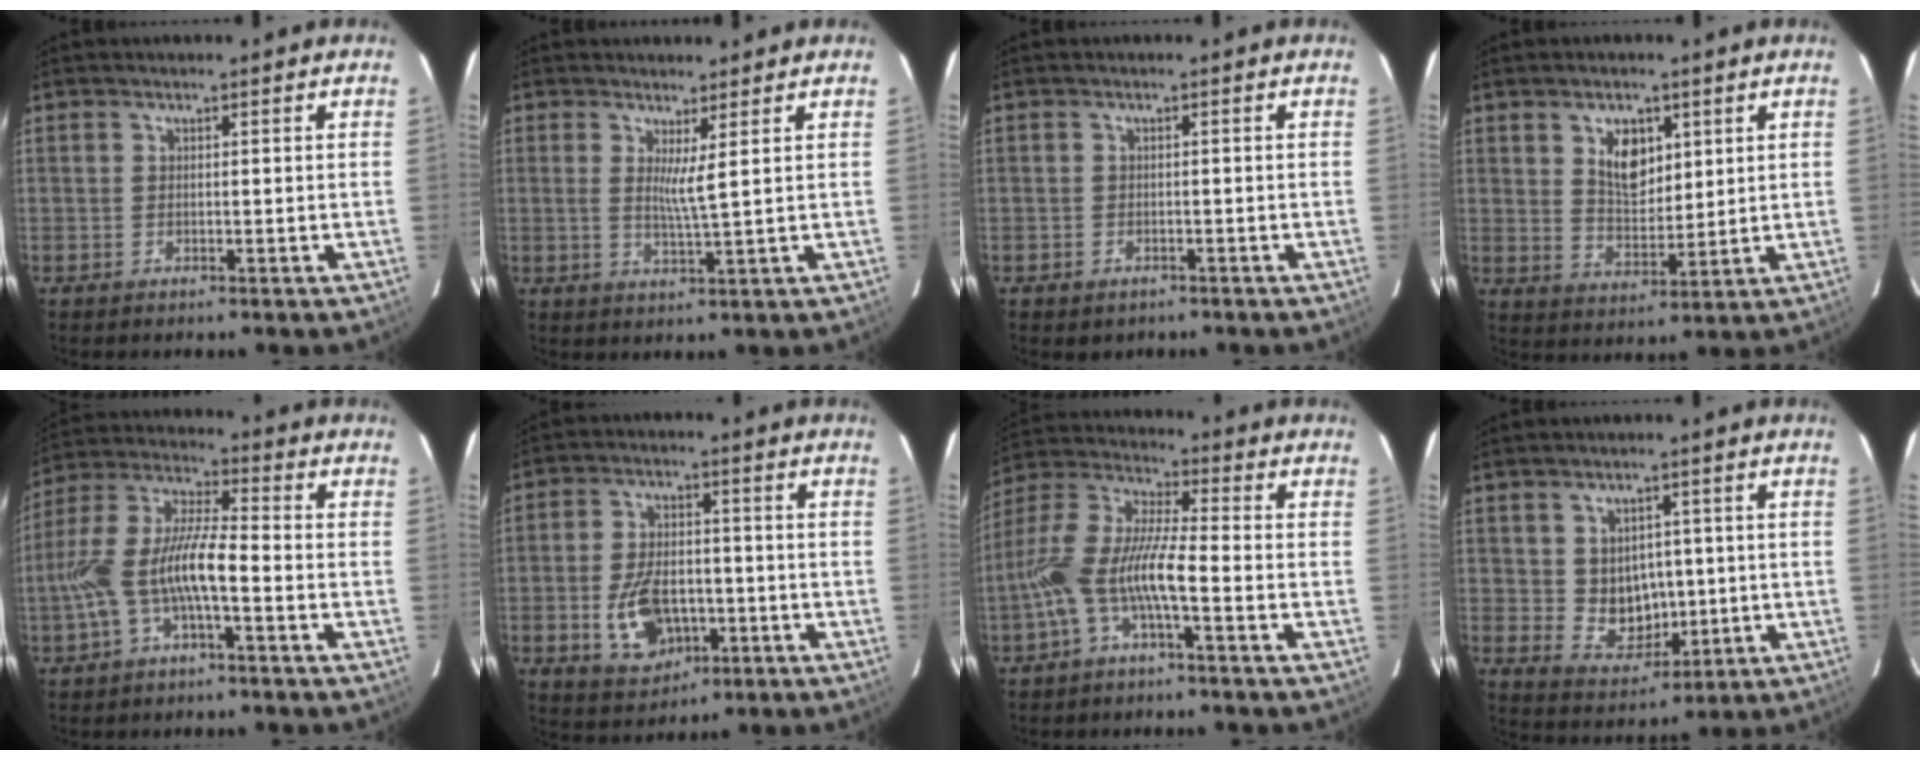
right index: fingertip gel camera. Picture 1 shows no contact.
{"total": 3.3, "force": [1.4, -0.6, 3.0], "torque": [-0.055, -0.012, 0.021]}
{"total": 2.0, "force": [-1.1, 1.6, 0.6], "torque": [-0.014, 0.000, -0.011]}
{"total": 7.5, "force": [3.2, 4.5, 5.1], "torque": [-0.080, 0.003, 0.063]}
{"total": 11.6, "force": [-3.8, 2.9, 10.5], "torque": [-0.225, 0.008, -0.069]}
{"total": 10.9, "force": [-3.3, 7.0, 7.8], "torque": [-0.161, 0.003, -0.043]}
{"total": 10.8, "force": [-4.2, 1.8, 9.7], "torque": [-0.211, 0.007, -0.083]}
{"total": 7.4, "force": [0.4, 6.5, 3.6], "torque": [-0.066, 0.000, 0.028]}